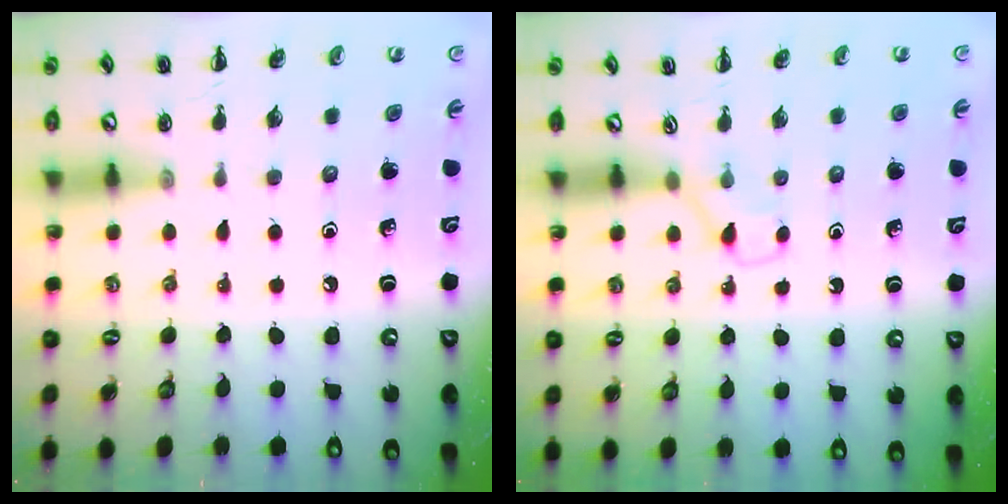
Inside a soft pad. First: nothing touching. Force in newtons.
{"total": 2.9, "press": 2.7, "slide": 1.0}